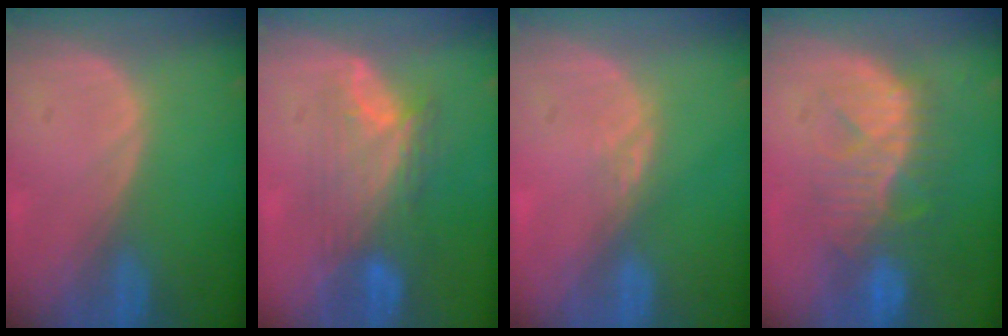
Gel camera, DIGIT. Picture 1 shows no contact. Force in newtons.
{"total": 7.6, "press": 7.3, "slide": 2.3}
{"total": 2.0, "press": 1.5, "slide": 1.3}
{"total": 9.6, "press": 9.0, "slide": 3.3}